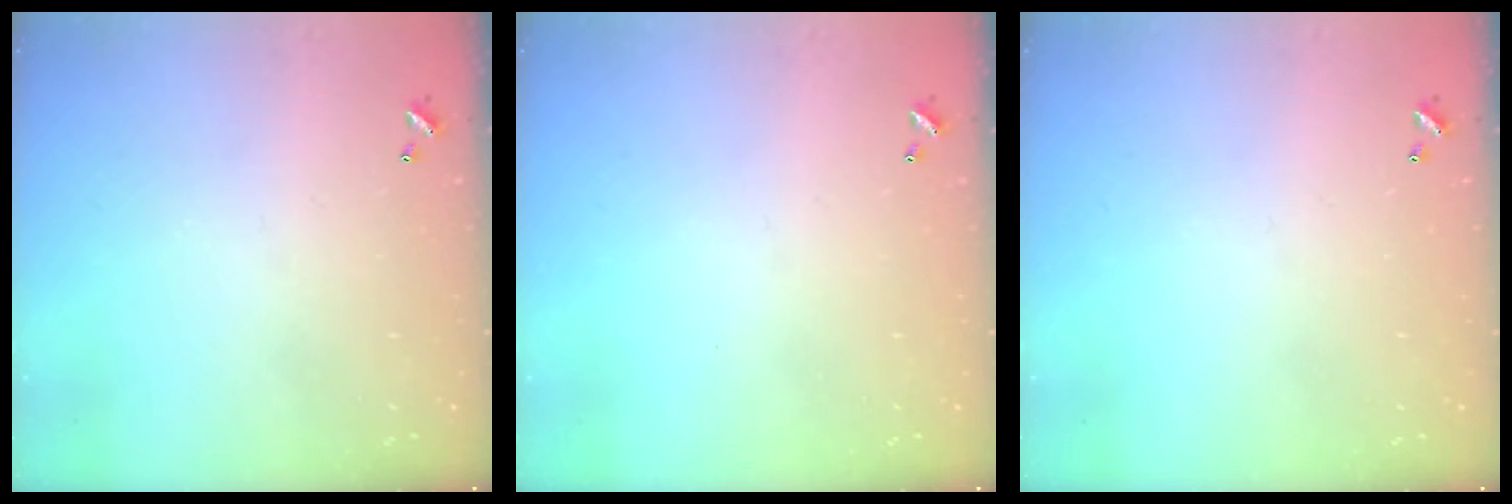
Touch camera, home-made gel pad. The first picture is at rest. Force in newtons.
{"total": 0.0}
{"total": 0.0}